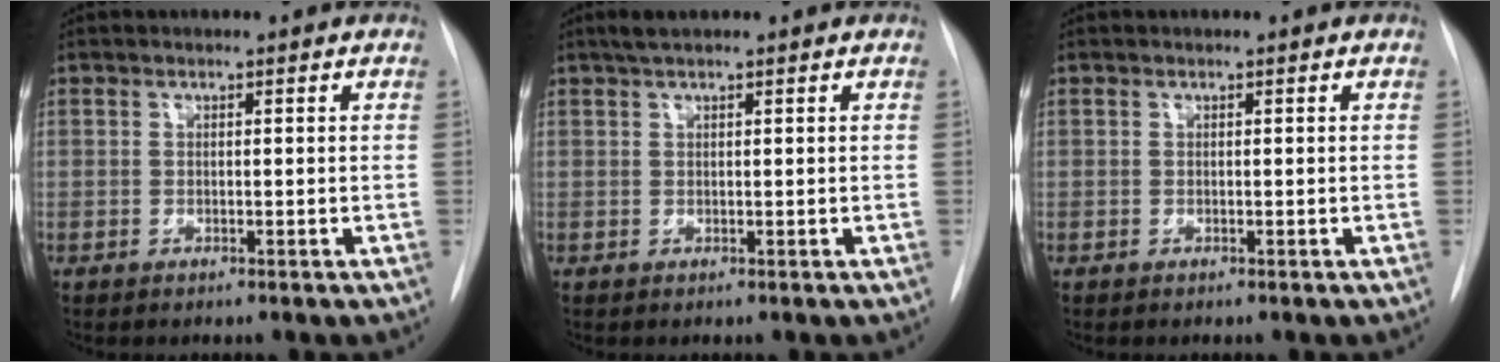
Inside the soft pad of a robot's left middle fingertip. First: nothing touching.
{"total": 2.0, "force": [1.5, 0.2, 1.3], "torque": [-0.027, 0.011, 0.026]}
{"total": 0.0}